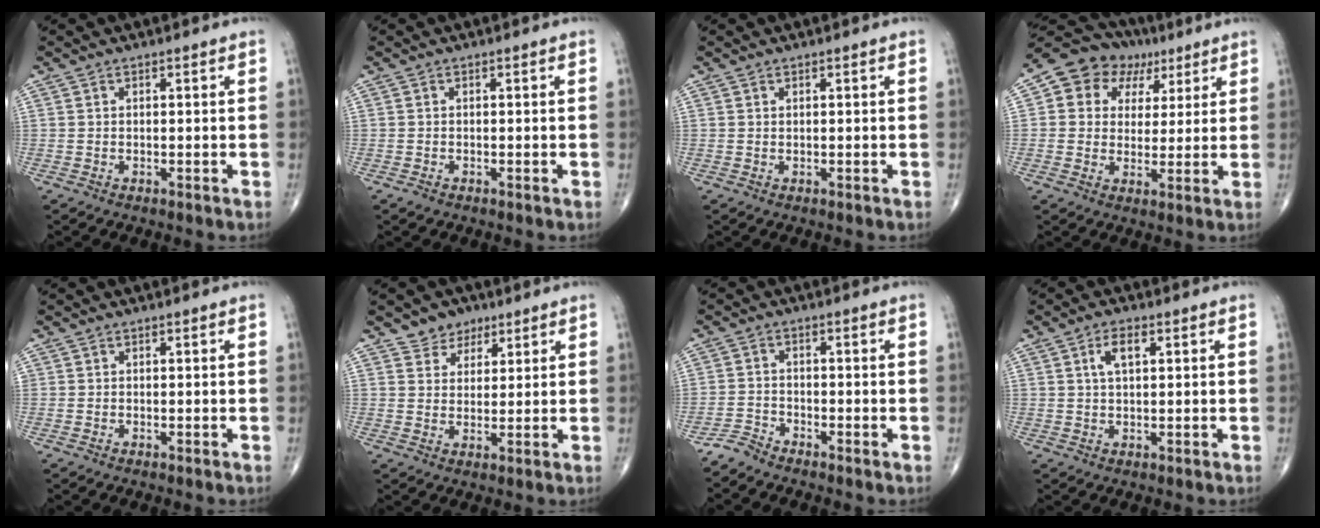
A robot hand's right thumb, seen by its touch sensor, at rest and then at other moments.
{"total": 0.8, "force": [-0.5, 0.5, 0.5], "torque": [-0.009, -0.002, -0.009]}
{"total": 0.0}
{"total": 12.3, "force": [4.7, 10.2, 5.1], "torque": [-0.043, 0.014, 0.074]}
{"total": 0.0}
{"total": 4.9, "force": [3.2, 3.5, 1.0], "torque": [0.009, -0.018, 0.053]}
{"total": 2.6, "force": [-2.6, 0.4, 0.1], "torque": [-0.001, -0.006, -0.060]}
{"total": 4.2, "force": [1.5, 1.9, 3.4], "torque": [-0.062, 0.004, 0.029]}